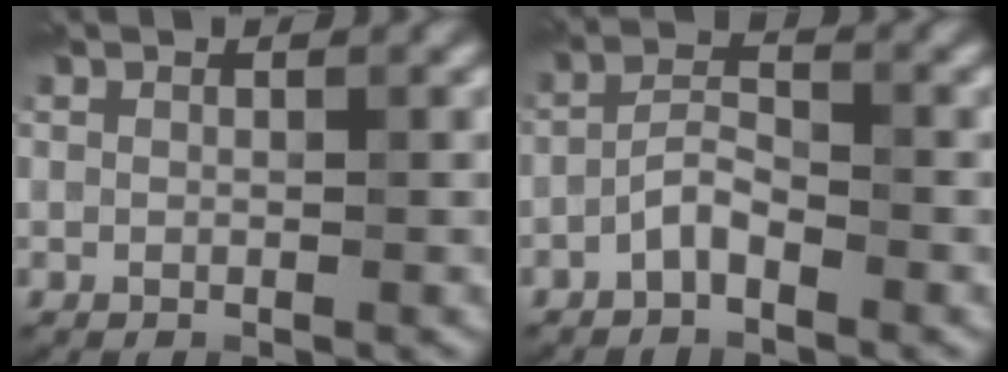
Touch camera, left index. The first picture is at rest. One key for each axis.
{"total": 2.3, "fx": -1.5, "fy": 0.8, "fz": 1.5, "tx": -0.030, "ty": 0.010, "tz": -0.034}